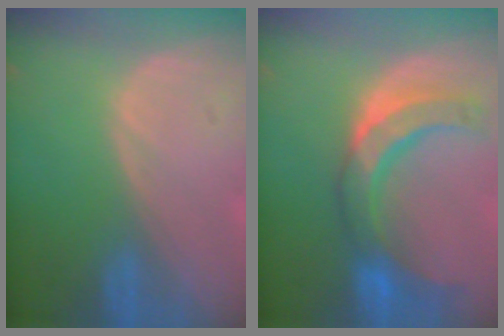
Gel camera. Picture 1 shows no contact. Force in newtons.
{"total": 9.0, "press": 8.8, "slide": 1.8}